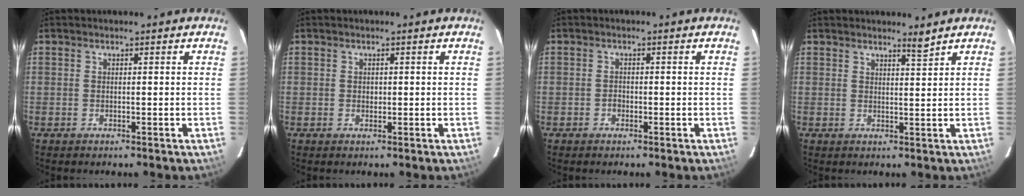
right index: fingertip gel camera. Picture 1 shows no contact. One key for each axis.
{"total": 0.9, "fx": 0.0, "fy": 0.9, "fz": 0.2, "tx": 0.000, "ty": 0.001, "tz": 0.001}
{"total": 0.9, "fx": -0.5, "fy": 0.7, "fz": 0.2, "tx": -0.004, "ty": 0.002, "tz": -0.008}
{"total": 1.9, "fx": 1.7, "fy": -0.3, "fz": 0.9, "tx": -0.015, "ty": -0.006, "tz": 0.027}